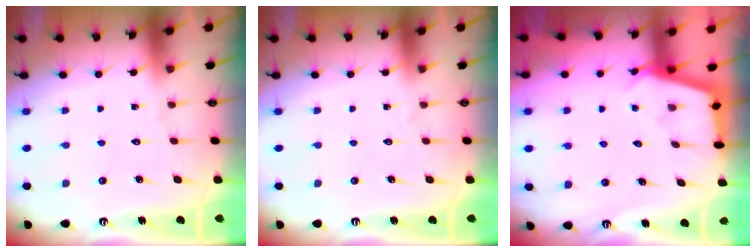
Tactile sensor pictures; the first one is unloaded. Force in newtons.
{"total": 0.0}
{"total": 2.8, "press": 2.8, "slide": 0.6}